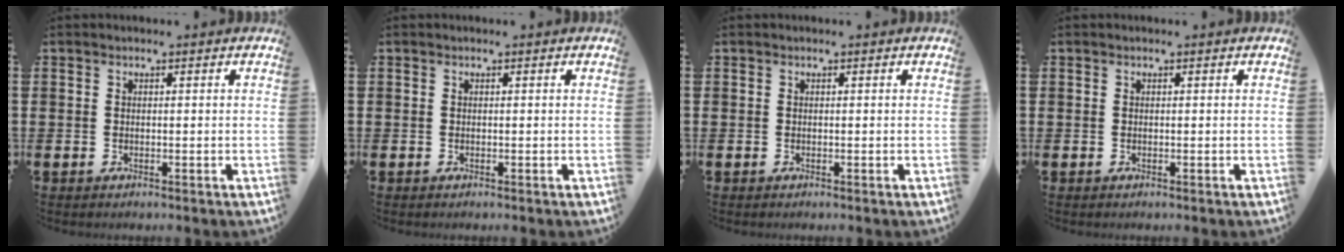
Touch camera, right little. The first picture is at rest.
{"total": 0.0}
{"total": 0.0}
{"total": 0.0}